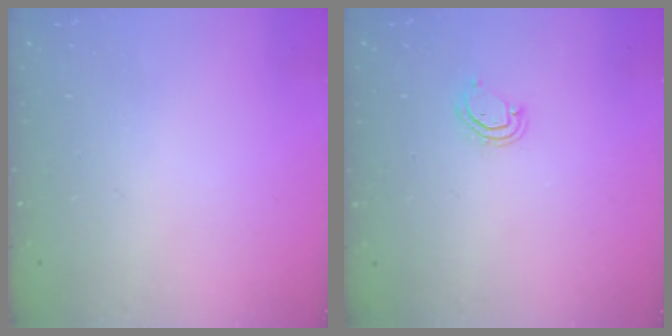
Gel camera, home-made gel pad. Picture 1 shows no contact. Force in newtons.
{"total": 3.4, "press": 3.4, "slide": 0.2}